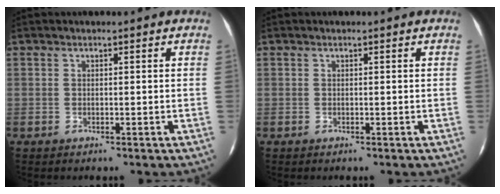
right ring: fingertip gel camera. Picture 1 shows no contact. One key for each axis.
{"total": 0.0}